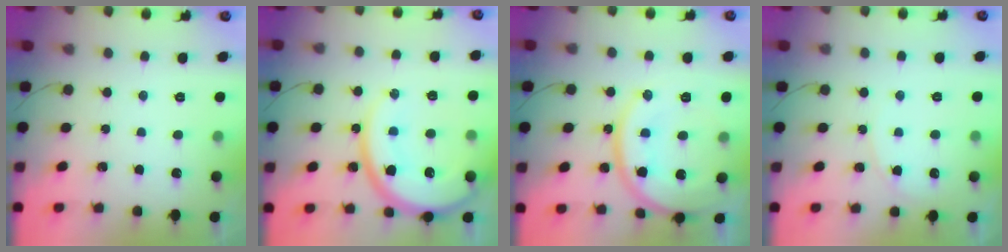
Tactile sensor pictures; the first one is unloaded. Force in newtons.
{"total": 17.6, "press": 17.5, "slide": 1.5}
{"total": 19.1, "press": 19.0, "slide": 2.5}
{"total": 5.2, "press": 5.2, "slide": 0.5}